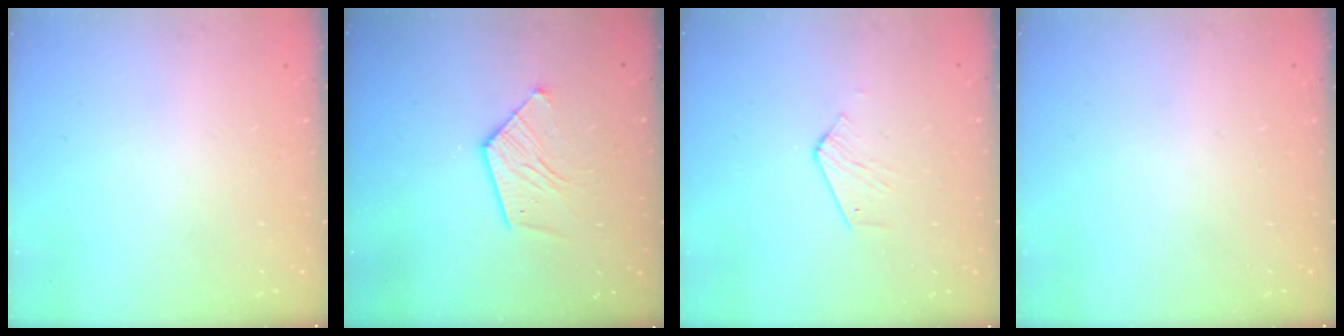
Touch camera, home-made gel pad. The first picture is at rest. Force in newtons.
{"total": 10.2, "press": 10.2, "slide": 0.7}
{"total": 2.6, "press": 2.6, "slide": 0.2}
{"total": 0.0}